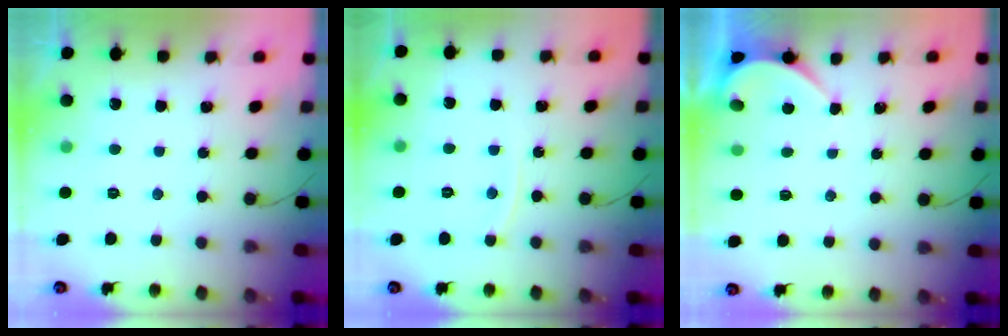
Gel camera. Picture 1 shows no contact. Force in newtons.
{"total": 4.6, "press": 4.6, "slide": 0.5}
{"total": 1.6, "press": 1.5, "slide": 0.2}